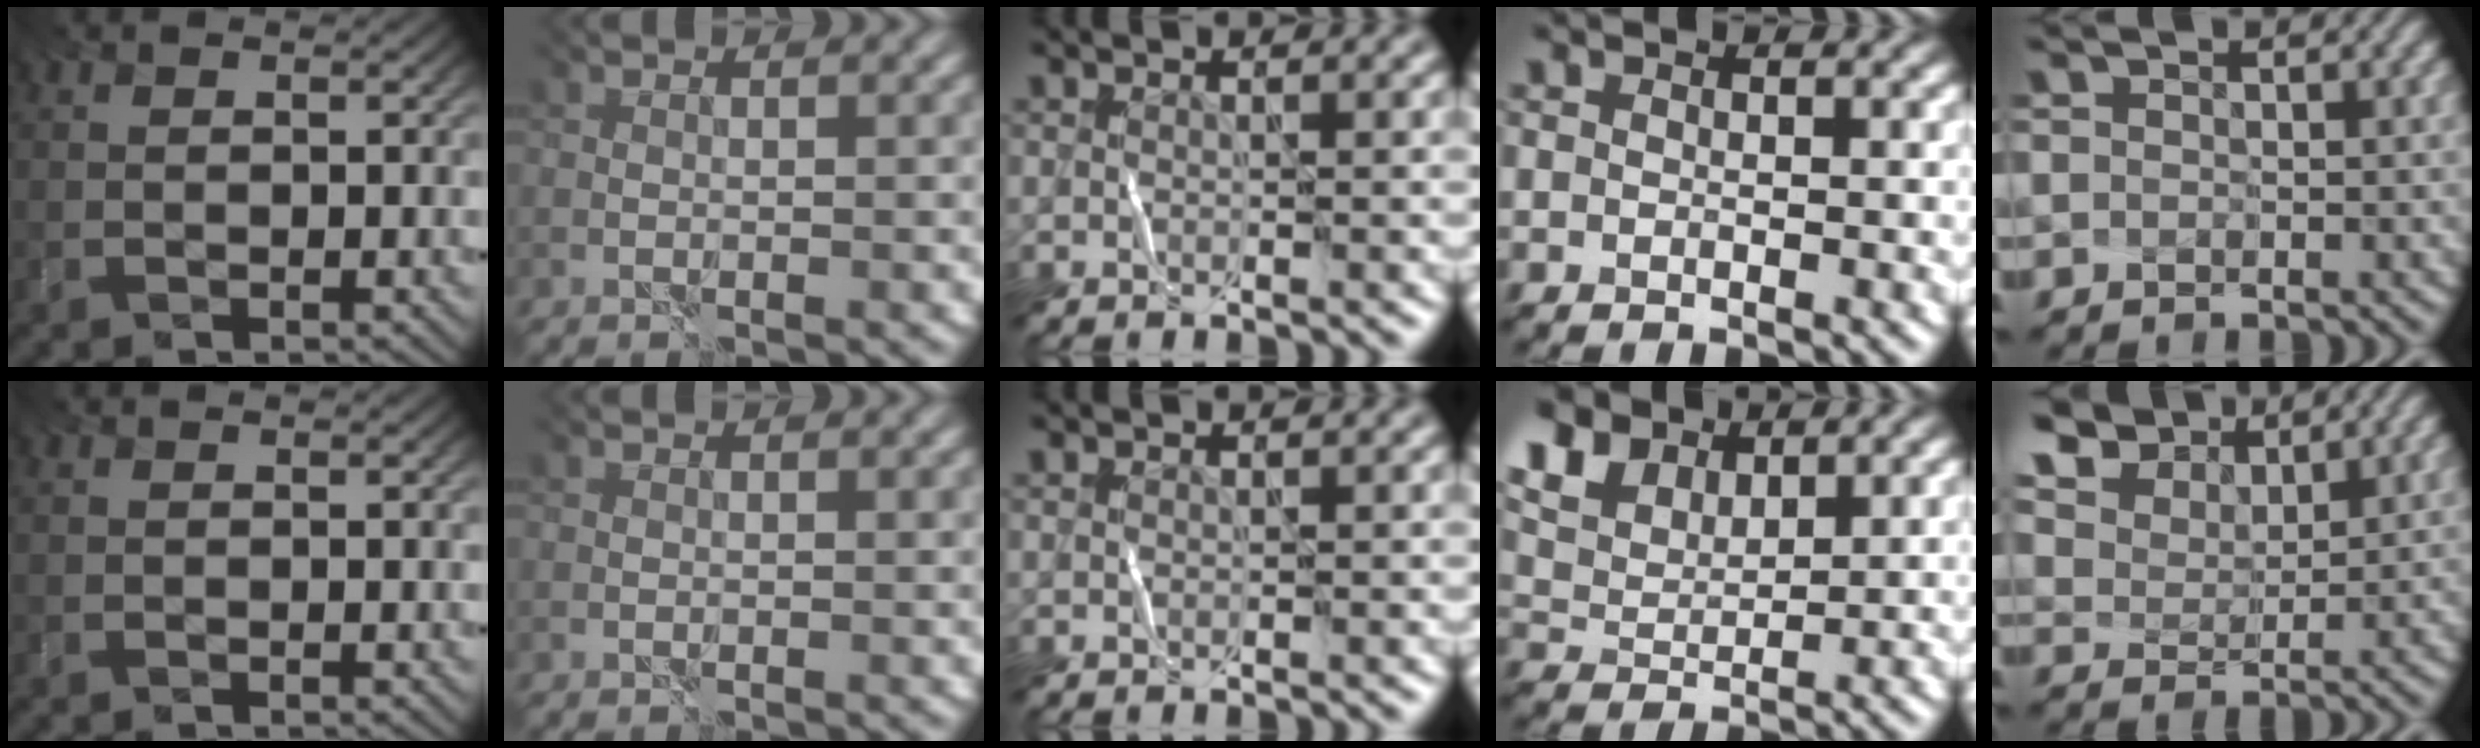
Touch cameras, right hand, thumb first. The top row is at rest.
{"ring": {"total": 4.7, "force": [4.0, 2.1, 1.4], "torque": [-0.080, 0.005, 0.110]}, "little": {"total": 8.1, "force": [6.2, 4.4, 2.8], "torque": [-0.103, 0.014, 0.120]}}